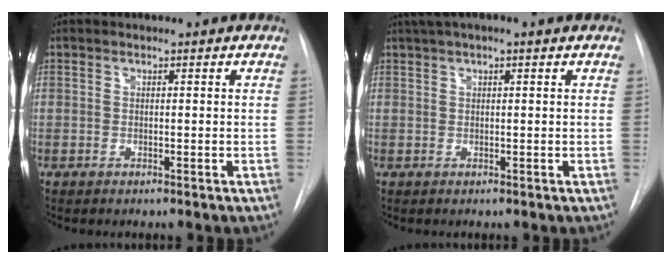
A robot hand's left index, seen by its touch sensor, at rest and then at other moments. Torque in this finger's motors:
{"motor_torque": [0.60, -0.74, 0.30, 0.09]}